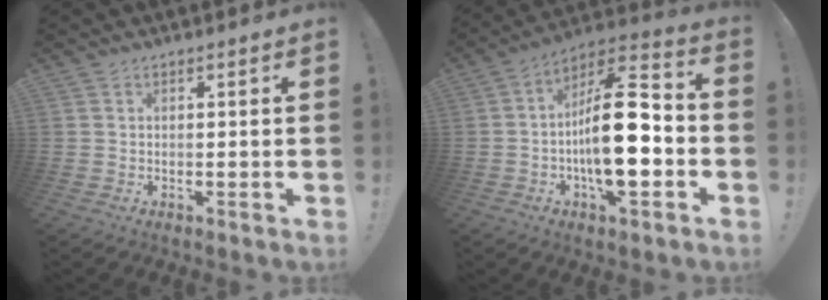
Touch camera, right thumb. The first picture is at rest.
{"total": 20.6, "force": [-3.6, 7.4, 18.8], "torque": [-0.322, 0.020, -0.059]}